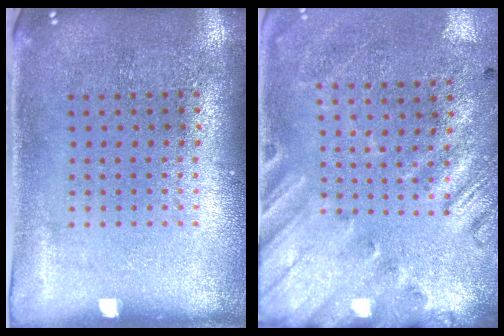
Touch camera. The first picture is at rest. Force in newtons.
{"total": 2.6, "press": 1.8, "slide": 1.8}